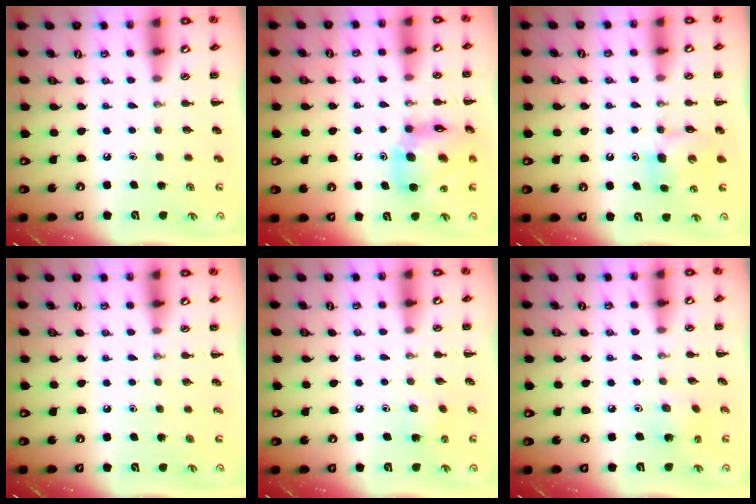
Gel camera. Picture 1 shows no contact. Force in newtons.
{"total": 13.6, "press": 13.0, "slide": 4.2}
{"total": 6.2, "press": 6.2, "slide": 0.8}
{"total": 0.0}
{"total": 3.7, "press": 3.6, "slide": 0.9}
{"total": 2.1, "press": 1.9, "slide": 0.9}